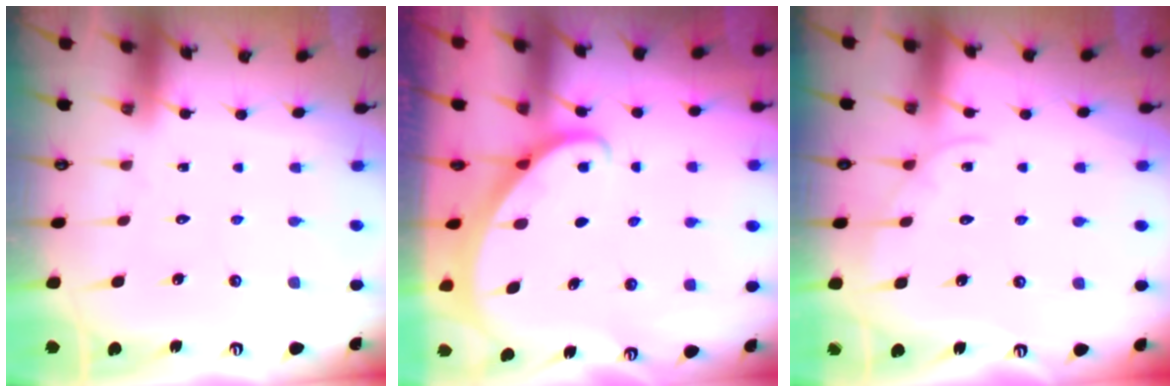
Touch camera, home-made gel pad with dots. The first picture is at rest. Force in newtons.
{"total": 1.9, "press": 1.9, "slide": 0.0}
{"total": 2.1, "press": 2.1, "slide": 0.3}